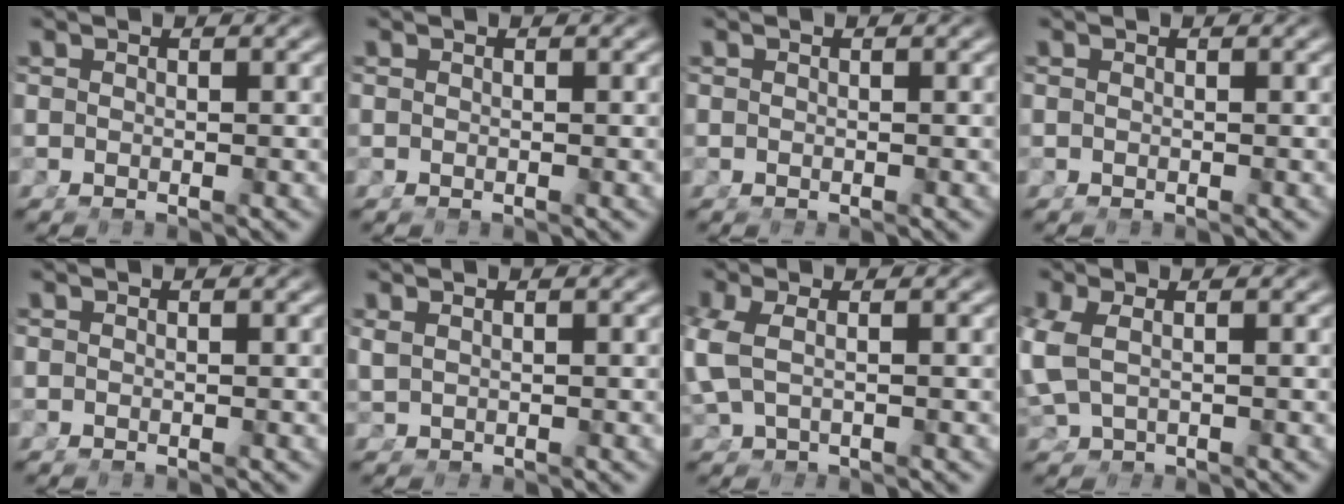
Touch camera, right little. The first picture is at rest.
{"total": 0.0}
{"total": 0.0}
{"total": 0.0}
{"total": 0.0}
{"total": 0.8, "force": [0.6, -0.1, 0.5], "torque": [-0.008, 0.000, 0.023]}
{"total": 2.6, "force": [0.2, 1.2, 2.3], "torque": [-0.064, -0.007, 0.016]}
{"total": 2.8, "force": [0.4, 1.6, 2.3], "torque": [-0.065, -0.005, 0.021]}